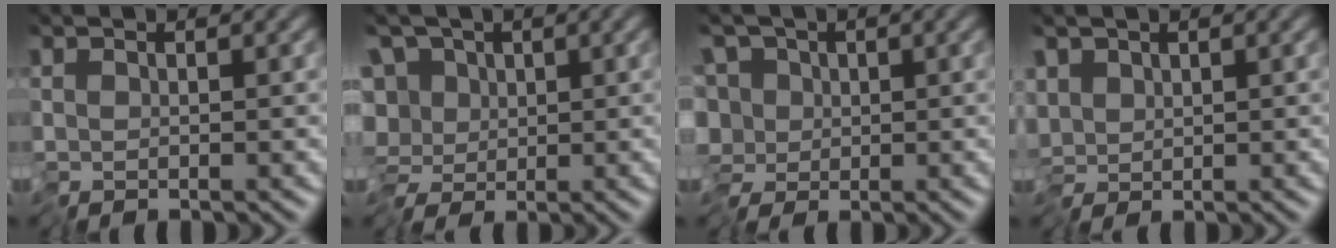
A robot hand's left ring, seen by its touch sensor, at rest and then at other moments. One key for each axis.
{"total": 8.6, "fx": -1.1, "fy": 7.0, "fz": 4.9, "tx": -0.066, "ty": 0.020, "tz": -0.062}
{"total": 7.6, "fx": -0.8, "fy": 5.9, "fz": 4.6, "tx": -0.066, "ty": 0.022, "tz": -0.056}
{"total": 1.7, "fx": -0.2, "fy": 1.0, "fz": 1.4, "tx": -0.024, "ty": 0.008, "tz": -0.011}